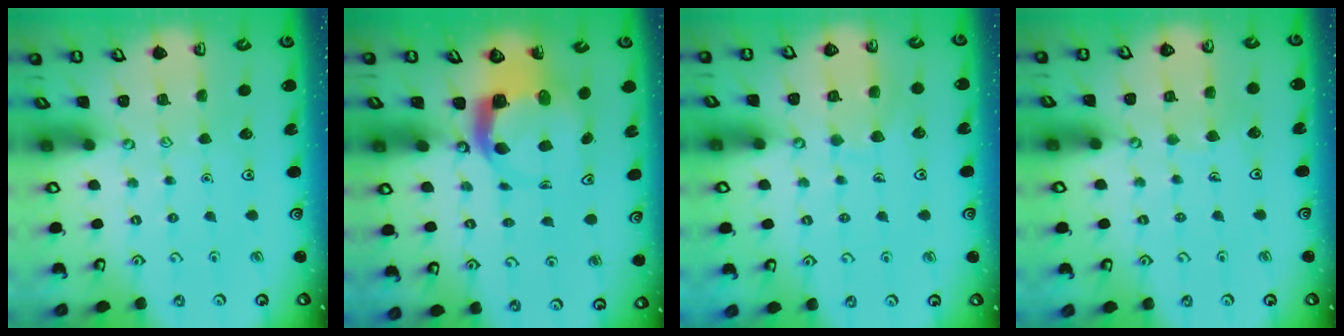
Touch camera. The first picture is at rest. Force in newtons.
{"total": 5.6, "press": 5.5, "slide": 0.9}
{"total": 7.7, "press": 7.7, "slide": 0.6}
{"total": 3.4, "press": 3.4, "slide": 0.2}